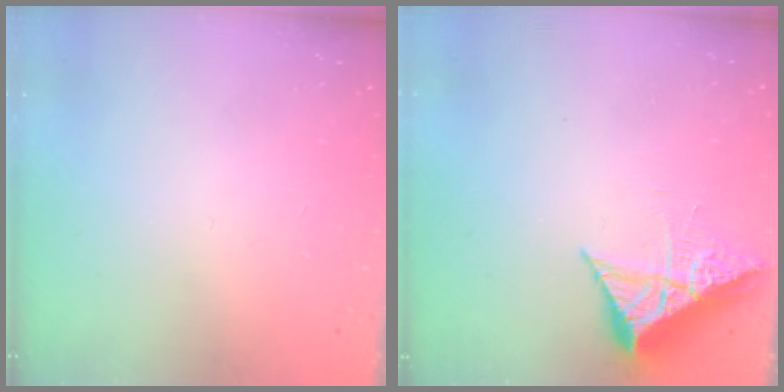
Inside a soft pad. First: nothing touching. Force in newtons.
{"total": 8.9, "press": 8.9, "slide": 0.9}